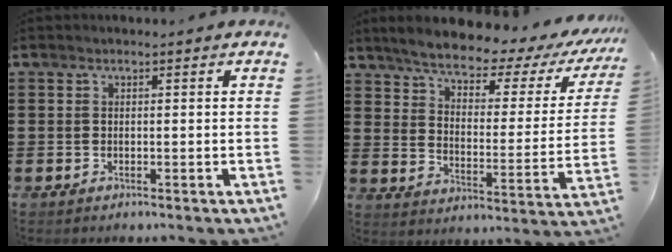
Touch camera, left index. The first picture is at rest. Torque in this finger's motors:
{"motor_torque": [2.14, 0.00, 1.05, 0.14]}